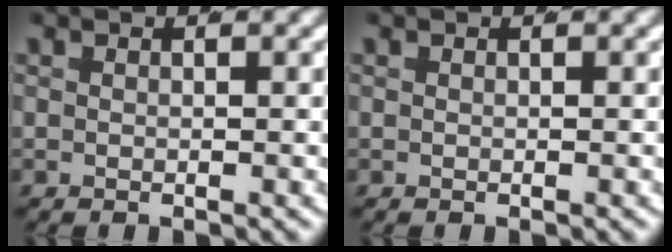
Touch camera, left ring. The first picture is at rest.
{"total": 0.0}